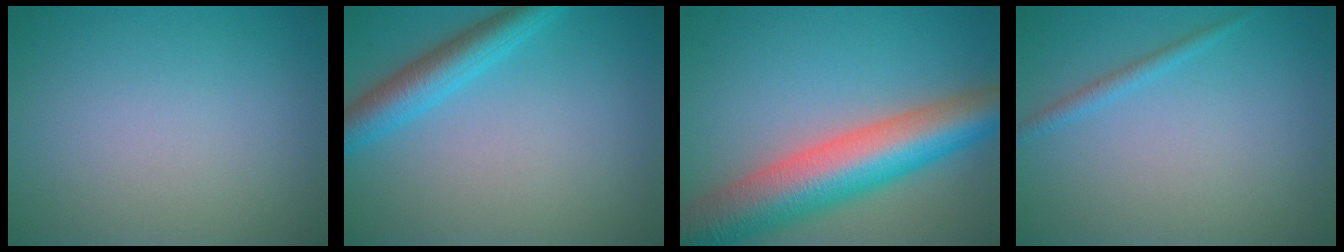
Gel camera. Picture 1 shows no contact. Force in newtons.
{"total": 4.3, "press": 4.3, "slide": 0.2}
{"total": 10.6, "press": 10.6, "slide": 0.6}
{"total": 1.2, "press": 1.1, "slide": 0.1}